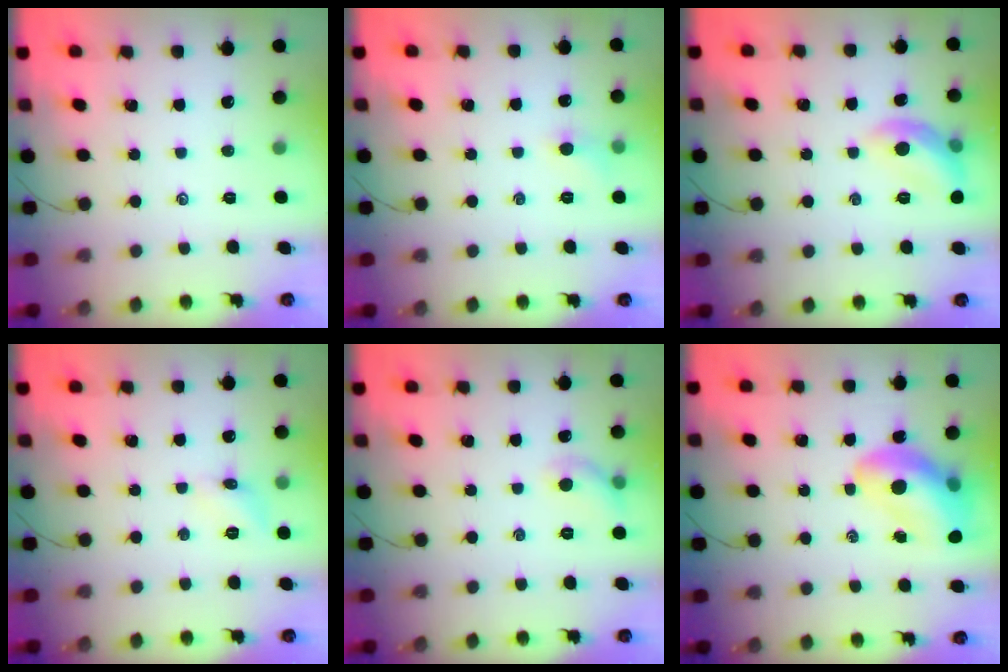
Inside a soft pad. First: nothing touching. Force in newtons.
{"total": 5.2, "press": 5.0, "slide": 1.6}
{"total": 9.5, "press": 9.4, "slide": 1.1}
{"total": 6.7, "press": 6.5, "slide": 1.6}
{"total": 5.6, "press": 5.5, "slide": 1.0}
{"total": 14.6, "press": 14.0, "slide": 3.9}